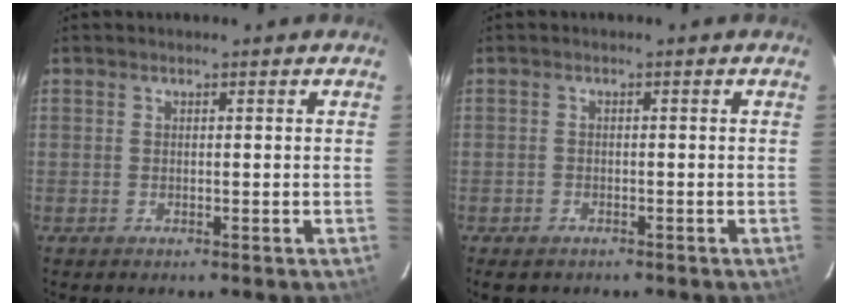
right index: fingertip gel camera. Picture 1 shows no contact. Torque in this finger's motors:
{"motor_torque": [0.35, -0.38, -0.07, -0.03]}